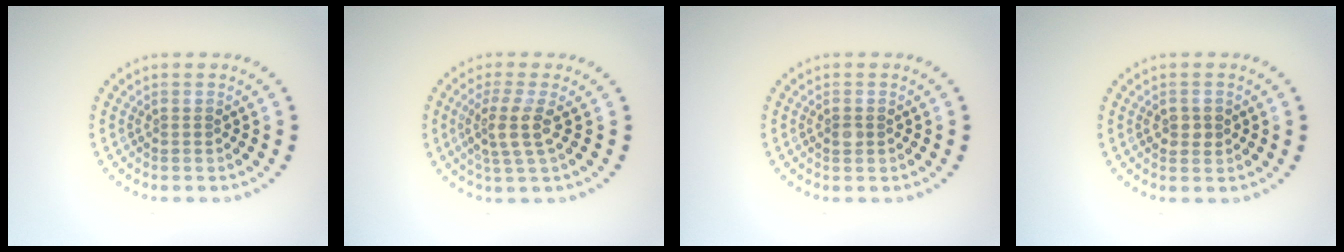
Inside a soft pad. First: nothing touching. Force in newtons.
{"total": 3.0, "press": 2.3, "slide": 1.9}
{"total": 0.9, "press": 0.9, "slide": 0.0}
{"total": 1.5, "press": 1.5, "slide": 0.1}